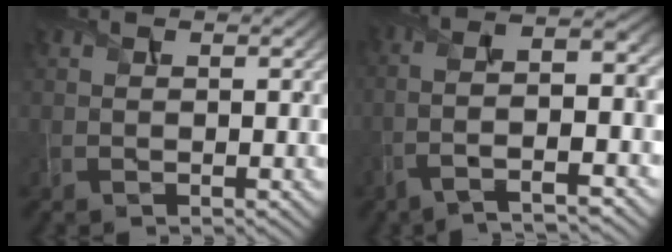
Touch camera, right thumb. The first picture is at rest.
{"total": 10.1, "force": [-3.7, 2.8, 9.0], "torque": [-0.158, 0.017, -0.069]}